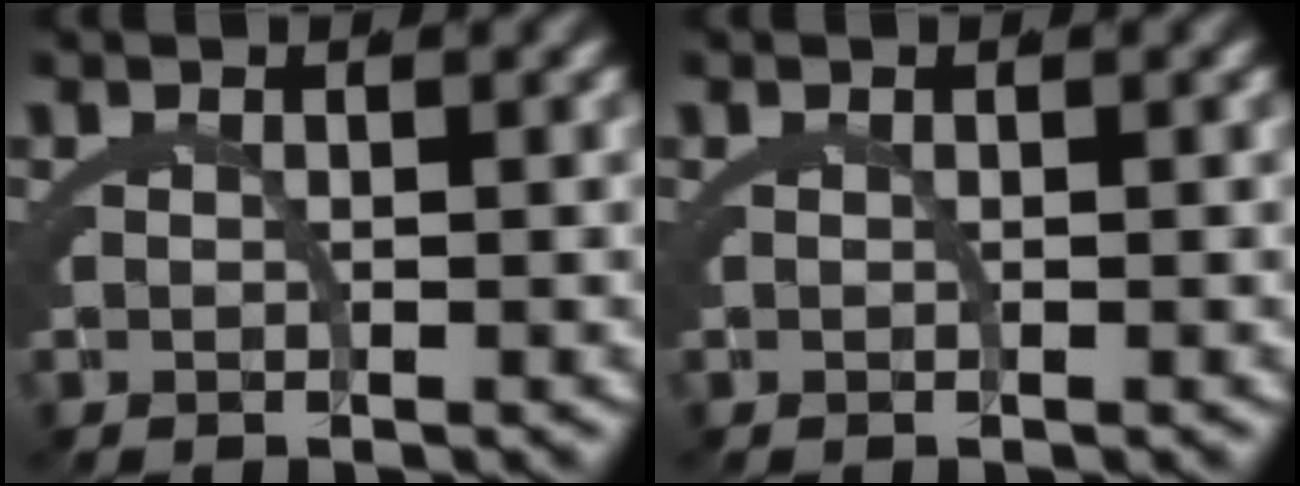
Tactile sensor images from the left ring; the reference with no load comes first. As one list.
[{"total": 0.0}]